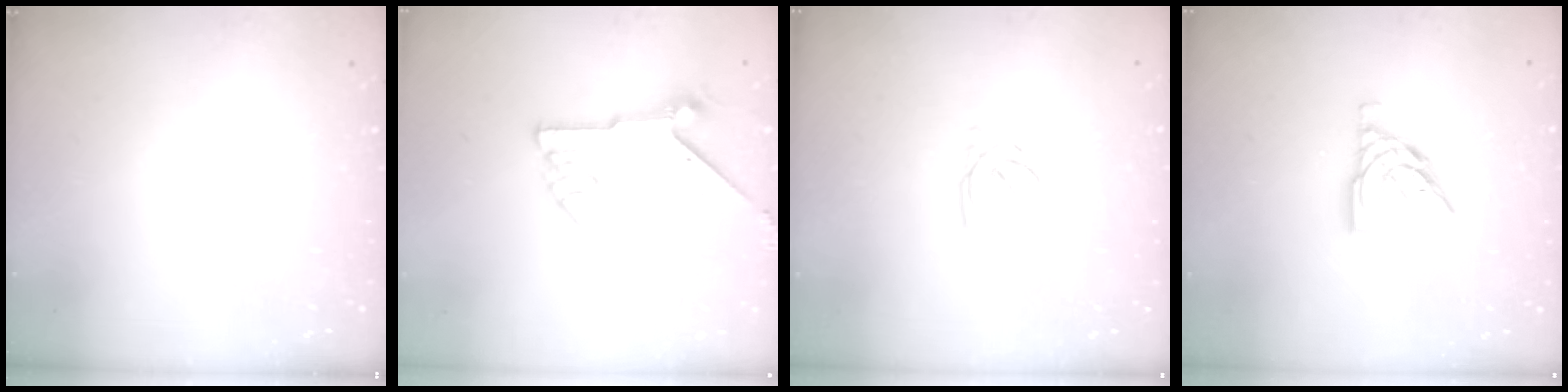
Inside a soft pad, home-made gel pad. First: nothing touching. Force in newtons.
{"total": 7.4, "press": 7.4, "slide": 0.1}
{"total": 2.8, "press": 2.8, "slide": 0.1}
{"total": 9.3, "press": 9.2, "slide": 1.2}